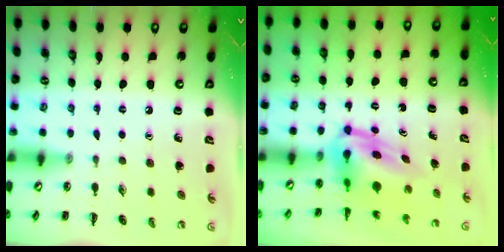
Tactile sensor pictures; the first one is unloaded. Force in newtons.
{"total": 5.0, "press": 4.8, "slide": 1.3}